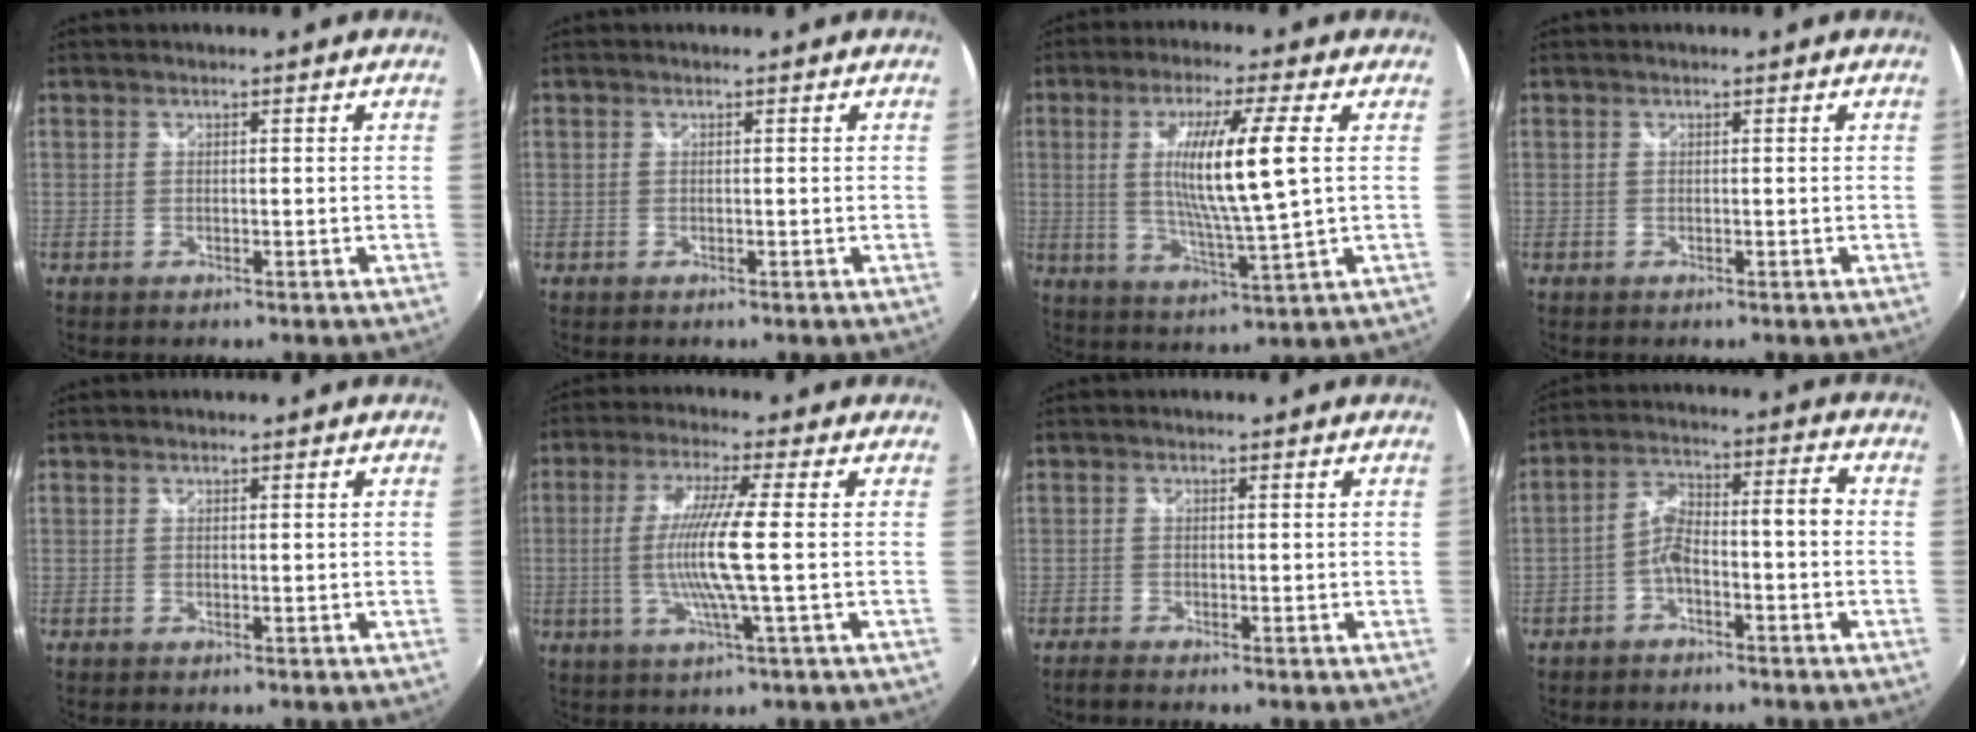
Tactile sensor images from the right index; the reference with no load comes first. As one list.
[{"total": 0.0}, {"total": 12.0, "force": [1.6, -0.5, 11.9], "torque": [-0.214, -0.014, 0.032]}, {"total": 0.0}, {"total": 0.0}, {"total": 9.3, "force": [-1.0, -1.3, 9.2], "torque": [-0.181, -0.008, -0.020]}, {"total": 2.2, "force": [-2.0, 0.3, 0.7], "torque": [-0.019, -0.012, -0.037]}, {"total": 6.9, "force": [-3.4, 2.0, 5.6], "torque": [-0.114, 0.023, -0.055]}]